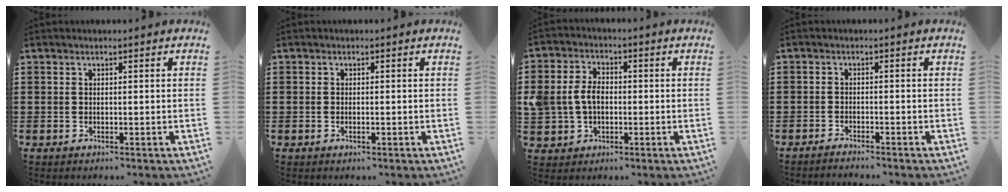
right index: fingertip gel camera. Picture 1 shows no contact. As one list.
[{"total": 0.6, "force": [-0.2, 0.2, 0.6], "torque": [-0.012, -0.004, -0.002]}, {"total": 5.7, "force": [-0.3, 4.4, 3.6], "torque": [-0.106, 0.003, -0.015]}, {"total": 1.4, "force": [-1.4, 0.0, 0.0], "torque": [-0.003, 0.003, -0.029]}]